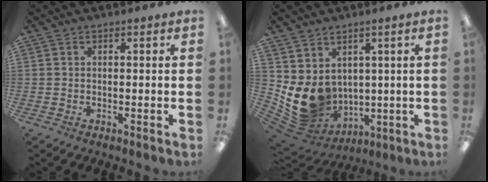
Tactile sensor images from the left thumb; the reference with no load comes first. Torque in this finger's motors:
{"motor_torque": [1.39, 1.93, 0.85, -1.22, 0.07]}